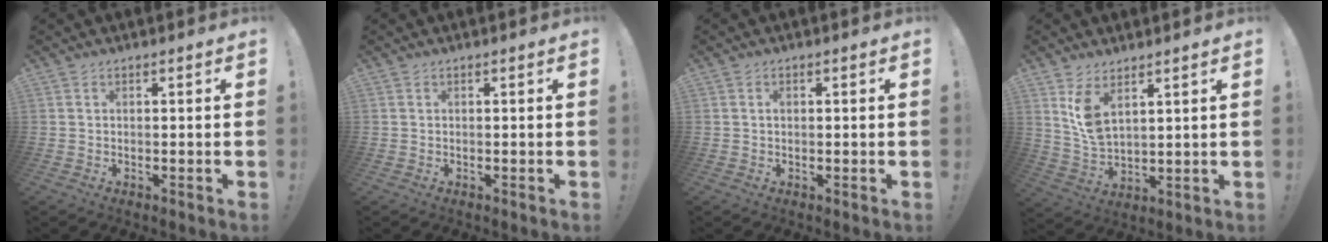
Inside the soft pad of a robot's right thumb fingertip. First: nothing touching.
{"total": 0.0}
{"total": 0.6, "force": [0.1, 0.6, 0.2], "torque": [-0.004, 0.005, 0.001]}
{"total": 7.8, "force": [4.9, 3.6, 4.8], "torque": [-0.095, -0.029, 0.091]}